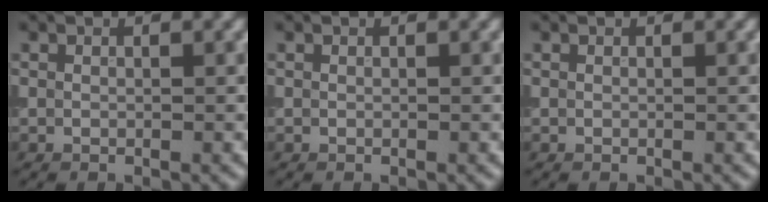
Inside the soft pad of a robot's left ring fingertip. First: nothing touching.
{"total": 0.0}
{"total": 0.0}